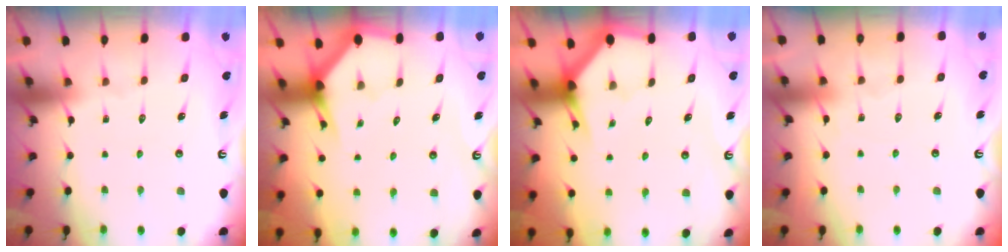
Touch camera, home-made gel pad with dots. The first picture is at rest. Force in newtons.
{"total": 2.9, "press": 2.9, "slide": 0.1}
{"total": 2.9, "press": 2.9, "slide": 0.1}
{"total": 5.4, "press": 5.4, "slide": 0.7}